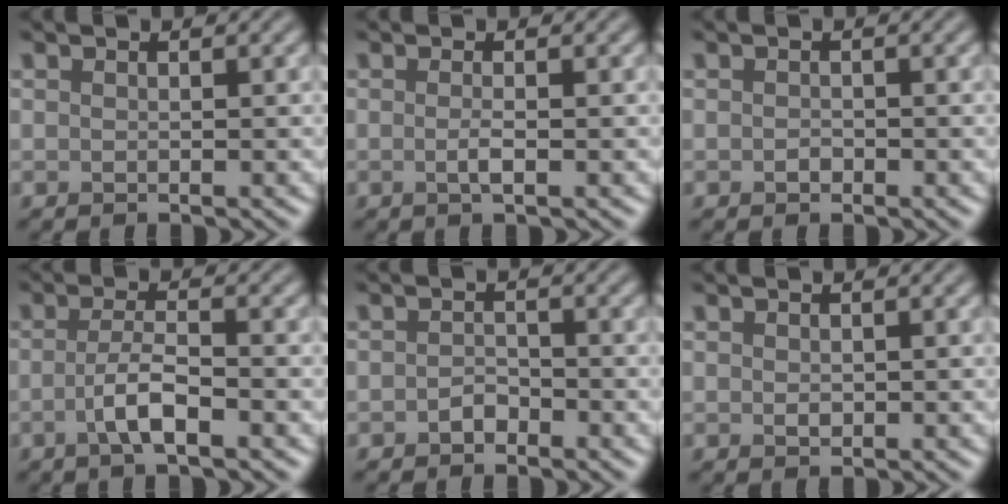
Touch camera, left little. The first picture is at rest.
{"total": 1.2, "force": [-0.1, 0.3, 1.2], "torque": [-0.022, -0.002, -0.005]}
{"total": 0.7, "force": [-0.3, 0.5, 0.4], "torque": [-0.005, -0.003, -0.005]}
{"total": 3.1, "force": [-1.1, 0.7, 2.8], "torque": [-0.054, 0.005, -0.026]}
{"total": 1.3, "force": [-0.8, 0.8, 0.6], "torque": [-0.011, 0.003, -0.016]}
{"total": 0.7, "force": [0.0, 0.5, 0.5], "torque": [-0.007, -0.002, 0.001]}